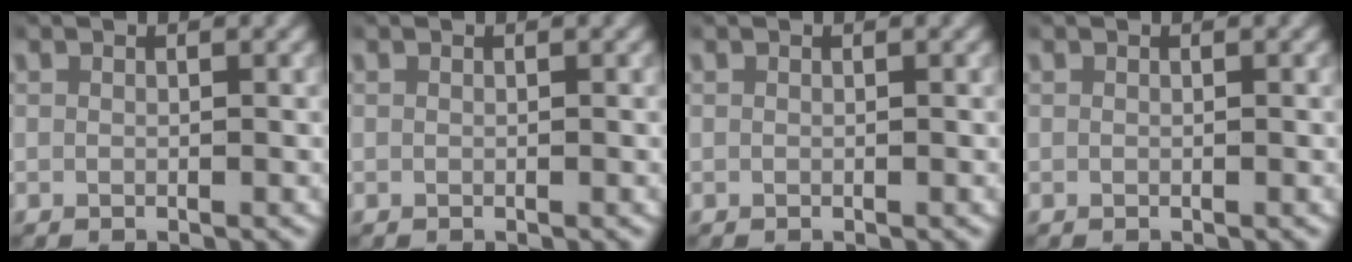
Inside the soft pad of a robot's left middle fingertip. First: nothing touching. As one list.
[{"total": 0.0}, {"total": 0.0}, {"total": 0.0}]